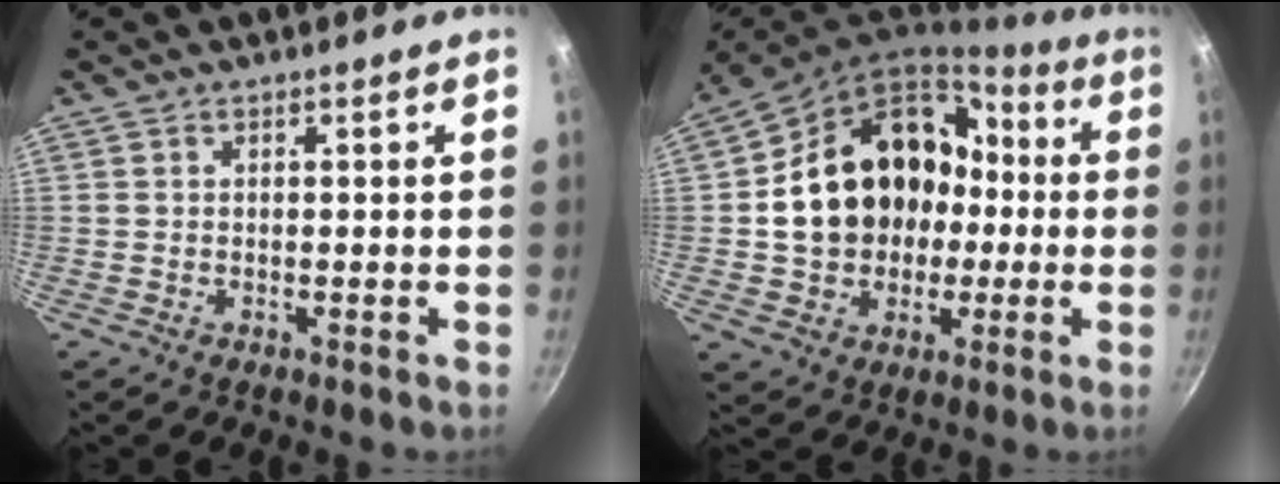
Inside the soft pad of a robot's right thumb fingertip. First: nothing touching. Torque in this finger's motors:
{"motor_torque": [1.32, 3.69, 1.35, -0.56, 0.53]}